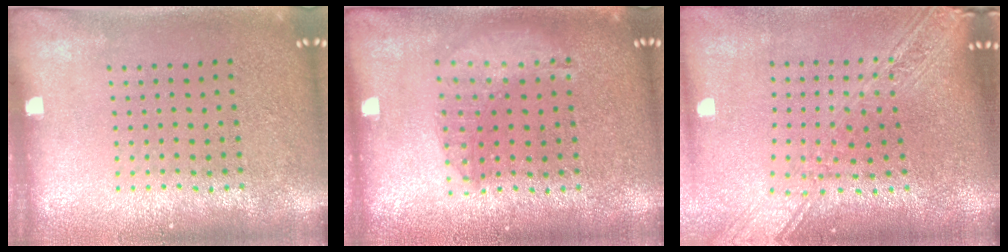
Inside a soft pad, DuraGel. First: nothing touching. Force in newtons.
{"total": 1.4, "press": 1.3, "slide": 0.3}
{"total": 2.7, "press": 2.1, "slide": 1.6}